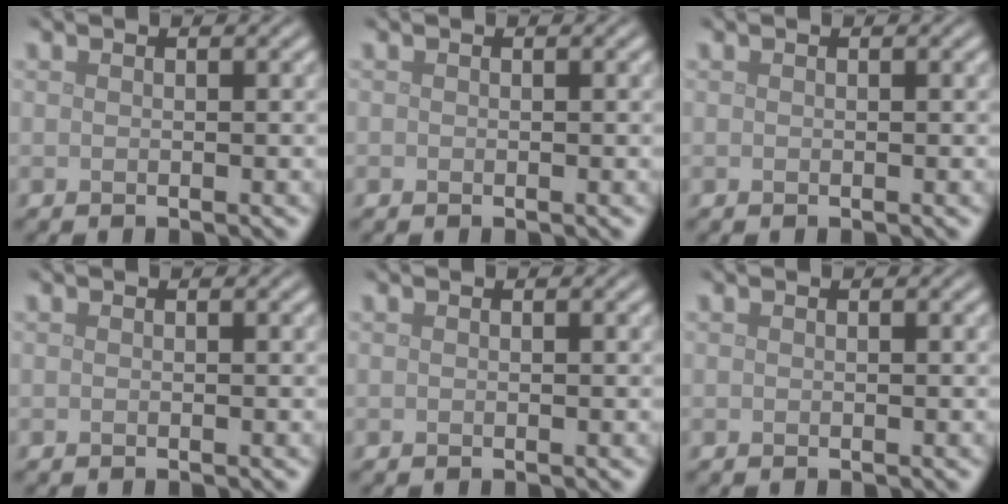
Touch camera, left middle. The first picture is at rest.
{"total": 0.0}
{"total": 0.0}
{"total": 0.0}
{"total": 0.0}
{"total": 0.0}